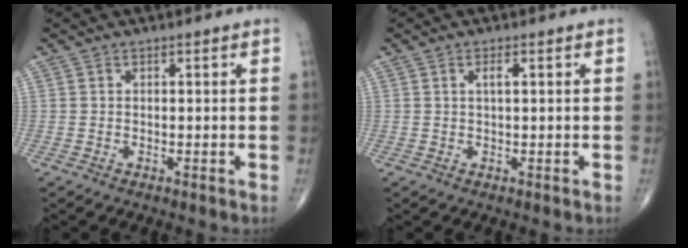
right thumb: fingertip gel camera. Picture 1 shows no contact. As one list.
[{"total": 1.7, "force": [0.5, 0.4, 1.5], "torque": [-0.031, 0.002, 0.008]}]